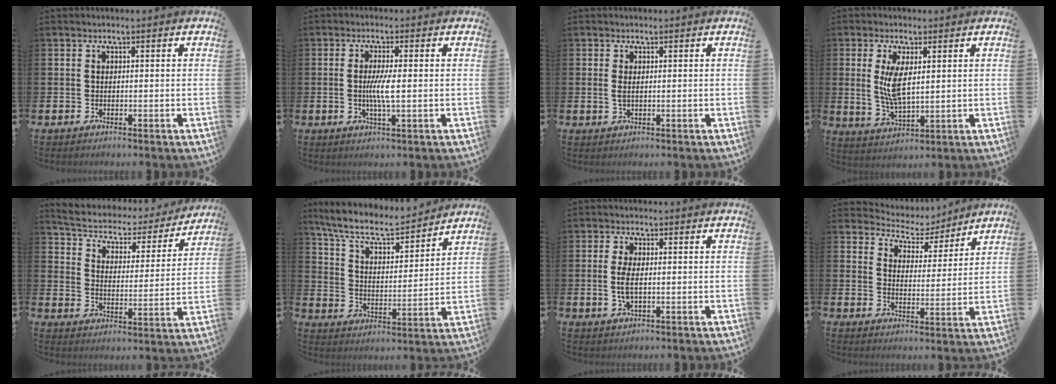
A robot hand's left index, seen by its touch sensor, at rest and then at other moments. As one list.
[{"total": 3.5, "force": [0.0, 0.4, 3.5], "torque": [-0.065, -0.002, -0.003]}, {"total": 1.3, "force": [0.3, 0.5, 1.2], "torque": [-0.014, 0.001, 0.001]}, {"total": 5.9, "force": [1.7, 2.3, 5.2], "torque": [-0.097, 0.000, 0.027]}, {"total": 4.8, "force": [4.4, 1.6, 1.0], "torque": [-0.045, -0.039, 0.068]}, {"total": 8.2, "force": [7.4, 2.0, 2.7], "torque": [-0.089, -0.049, 0.129]}, {"total": 3.2, "force": [0.0, 1.3, 3.0], "torque": [-0.064, 0.002, -0.004]}, {"total": 5.2, "force": [4.8, 2.0, -0.2], "torque": [-0.024, -0.043, 0.080]}]